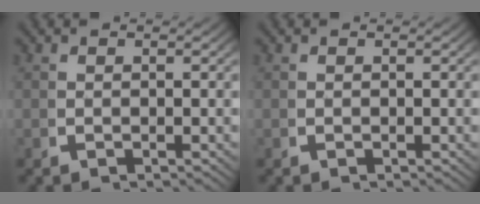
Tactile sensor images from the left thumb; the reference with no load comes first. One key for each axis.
{"total": 0.0}